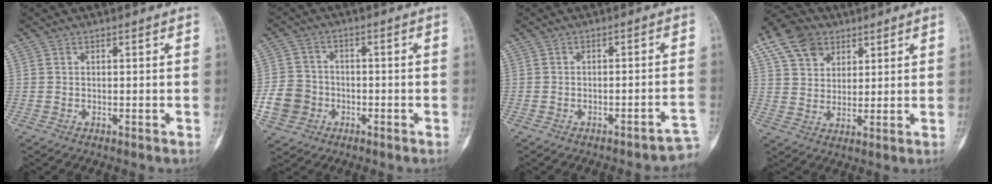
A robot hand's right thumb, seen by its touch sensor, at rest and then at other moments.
{"total": 7.4, "force": [-2.4, 6.5, 2.5], "torque": [-0.035, 0.019, -0.044]}
{"total": 4.6, "force": [-3.6, 0.8, 2.7], "torque": [-0.015, 0.044, -0.042]}
{"total": 10.8, "force": [5.6, 8.1, 4.4], "torque": [-0.062, -0.004, 0.103]}